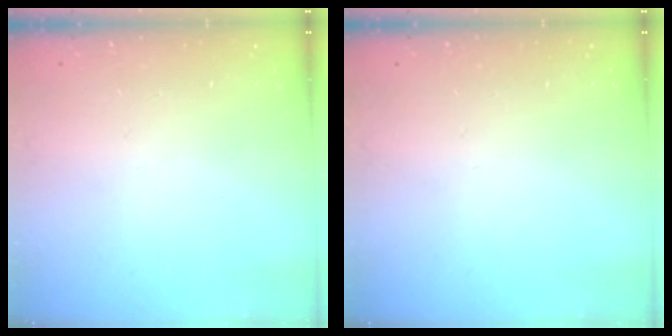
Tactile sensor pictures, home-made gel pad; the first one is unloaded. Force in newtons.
{"total": 0.0}